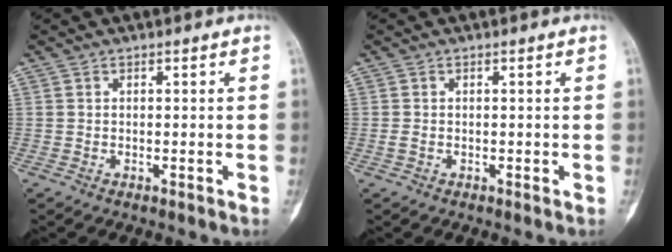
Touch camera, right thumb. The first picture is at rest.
{"total": 1.0, "force": [-0.3, 0.8, 0.6], "torque": [-0.016, -0.001, -0.005]}